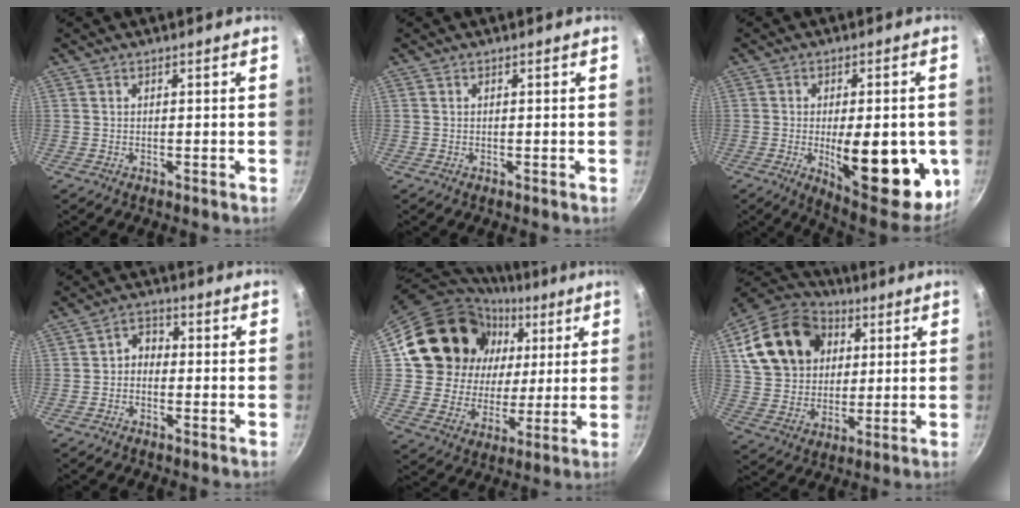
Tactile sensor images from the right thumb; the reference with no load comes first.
{"total": 0.0}
{"total": 20.4, "force": [-3.8, 8.4, 18.2], "torque": [-0.199, -0.011, -0.040]}
{"total": 3.7, "force": [-0.8, 2.9, 2.1], "torque": [-0.018, 0.018, -0.025]}
{"total": 23.2, "force": [7.8, 19.0, 10.7], "torque": [-0.177, 0.009, 0.143]}
{"total": 20.9, "force": [6.6, 16.1, 11.5], "torque": [-0.196, 0.014, 0.119]}